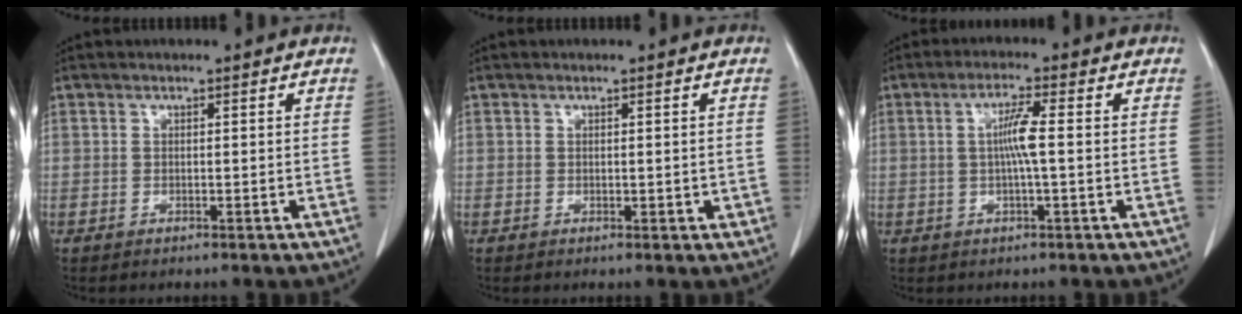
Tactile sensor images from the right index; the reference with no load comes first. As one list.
[{"total": 1.4, "force": [0.0, 0.9, 1.1], "torque": [-0.013, -0.003, 0.002]}, {"total": 4.4, "force": [0.1, -0.1, 4.4], "torque": [-0.083, 0.003, 0.003]}]